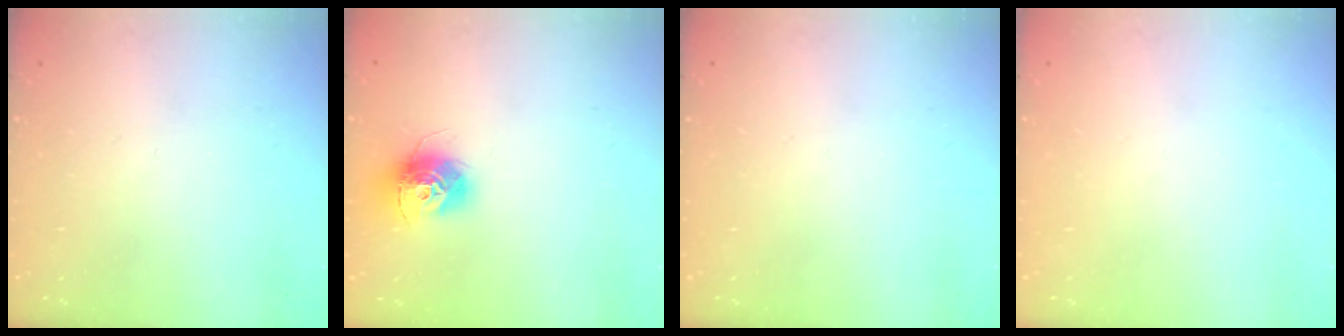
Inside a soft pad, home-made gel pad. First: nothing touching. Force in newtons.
{"total": 12.1, "press": 12.1, "slide": 0.8}
{"total": 0.0}
{"total": 0.0}